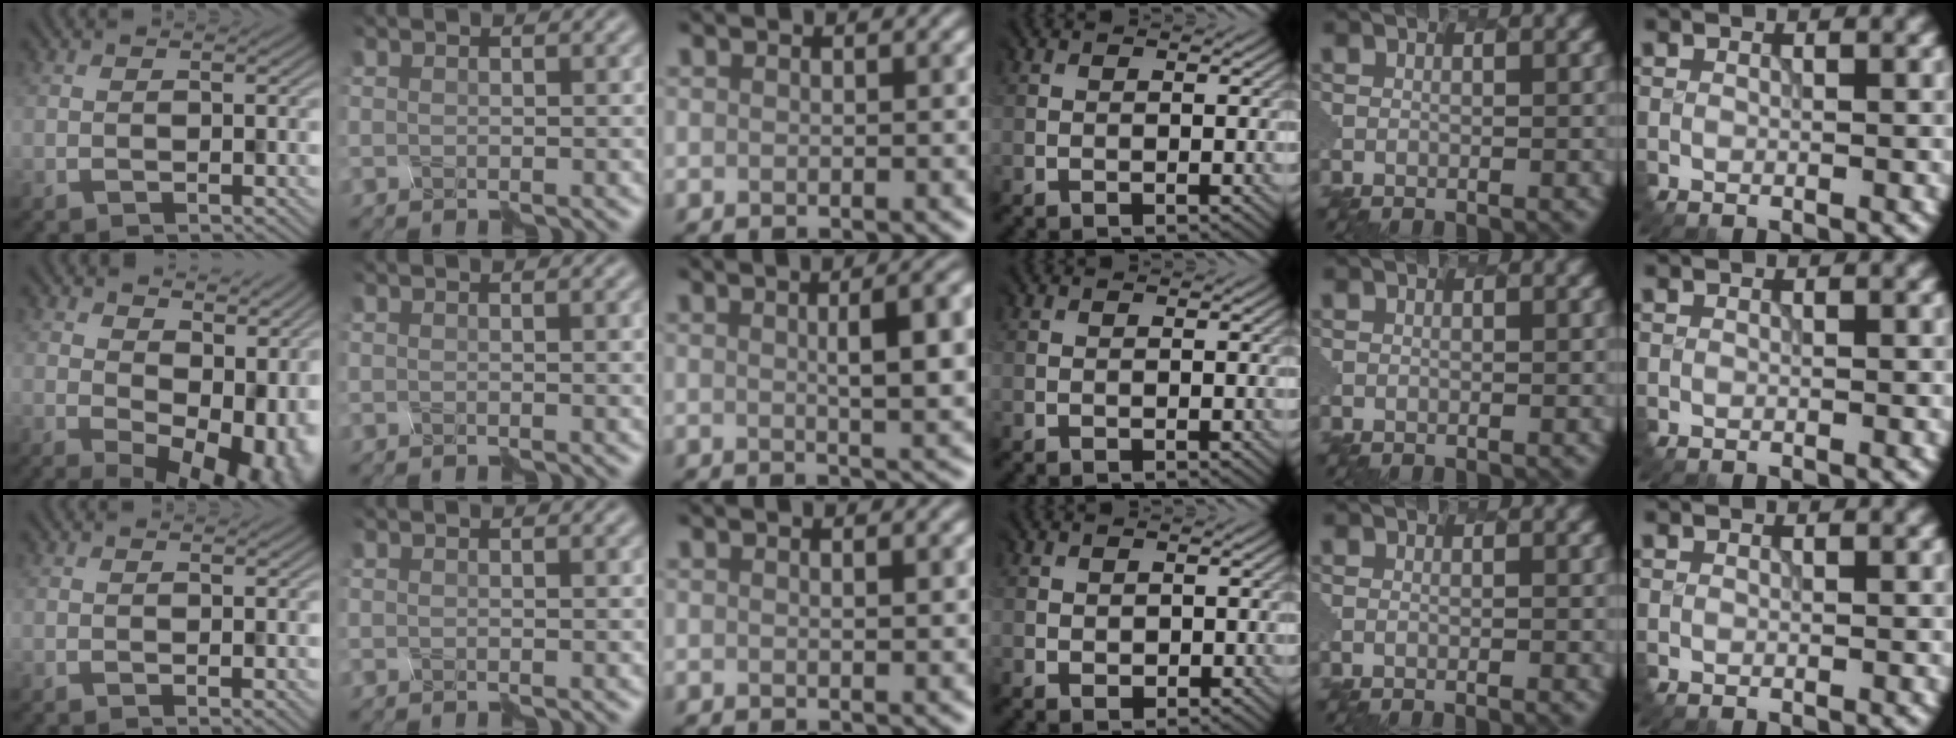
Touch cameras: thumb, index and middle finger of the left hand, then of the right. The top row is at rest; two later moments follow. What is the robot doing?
{"motion": "disassemble", "object": "spray bottle"}